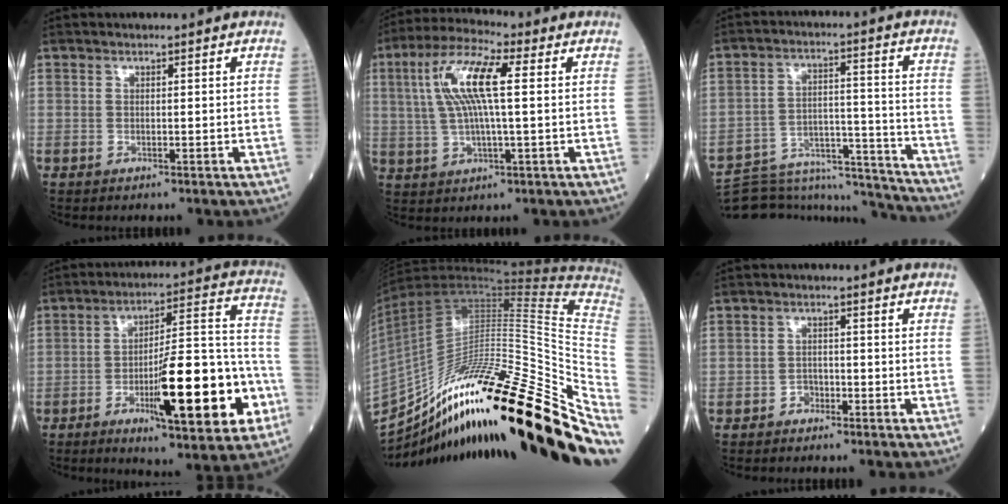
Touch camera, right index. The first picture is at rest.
{"total": 10.7, "force": [2.3, 1.6, 10.4], "torque": [-0.216, 0.019, 0.043]}
{"total": 17.2, "force": [-16.8, 2.1, 2.5], "torque": [-0.034, 0.041, -0.245]}
{"total": 19.5, "force": [-7.1, 3.4, 17.9], "torque": [-0.259, 0.009, -0.095]}
{"total": 33.7, "force": [-18.1, 3.0, 28.2], "torque": [-0.346, 0.008, -0.295]}
{"total": 1.5, "force": [-1.2, 0.9, 0.2], "torque": [-0.001, 0.005, -0.021]}